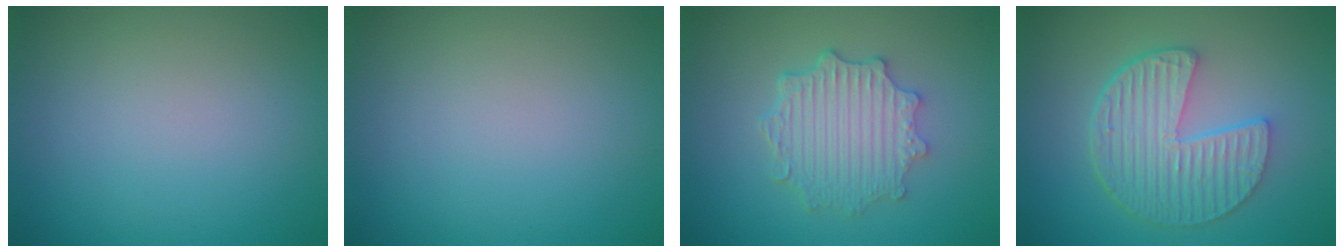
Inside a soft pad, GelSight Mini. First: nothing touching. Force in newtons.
{"total": 0.0}
{"total": 4.6, "press": 3.8, "slide": 2.7}
{"total": 6.6, "press": 4.7, "slide": 4.5}